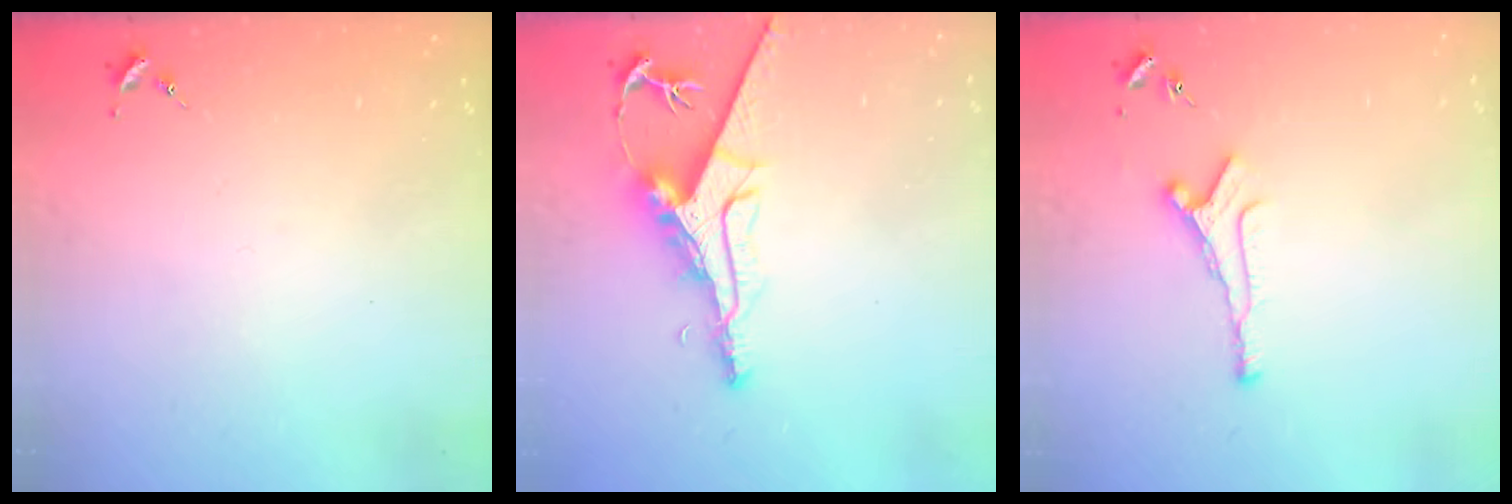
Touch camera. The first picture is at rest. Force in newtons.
{"total": 9.8, "press": 9.7, "slide": 1.1}
{"total": 6.8, "press": 6.7, "slide": 0.9}